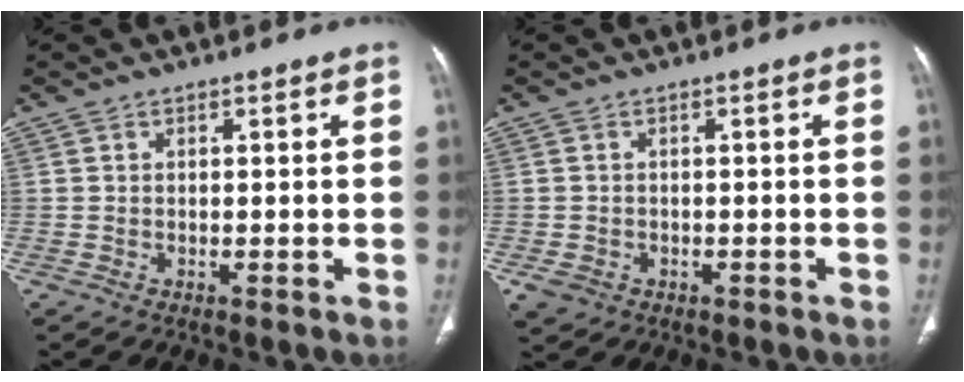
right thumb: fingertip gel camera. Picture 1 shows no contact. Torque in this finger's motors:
{"motor_torque": [0.19, 0.03, -0.16, -0.06, 0.05]}